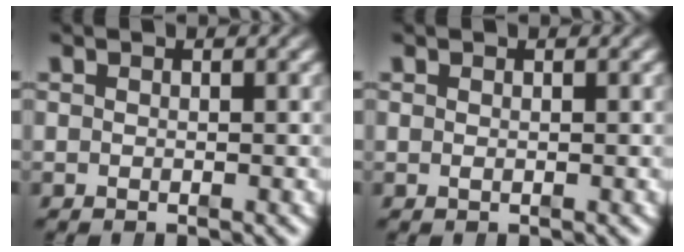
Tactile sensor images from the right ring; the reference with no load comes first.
{"total": 0.0}